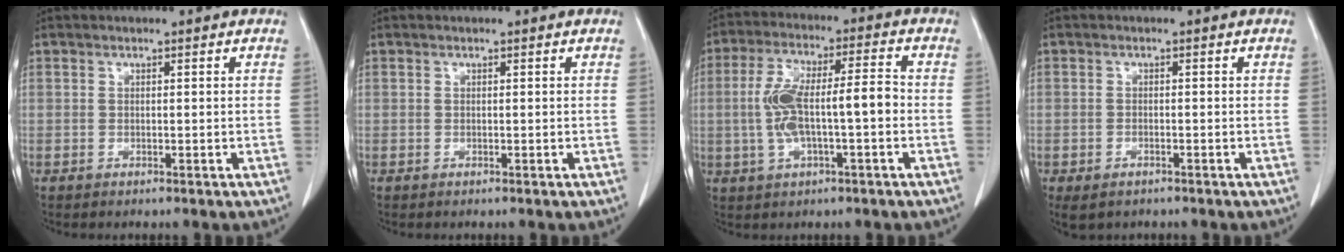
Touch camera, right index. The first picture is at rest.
{"total": 0.0}
{"total": 10.8, "force": [-1.2, 2.7, 10.4], "torque": [-0.205, 0.025, -0.017]}
{"total": 2.6, "force": [-1.5, 1.5, 1.4], "torque": [-0.031, -0.005, -0.016]}